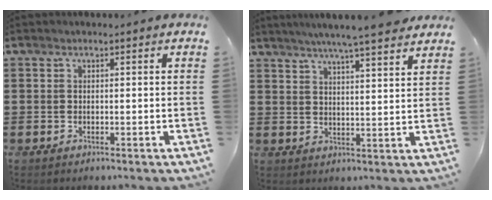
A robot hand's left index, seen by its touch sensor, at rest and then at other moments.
{"total": 5.2, "force": [4.7, -0.6, 2.2], "torque": [-0.057, -0.019, 0.081]}